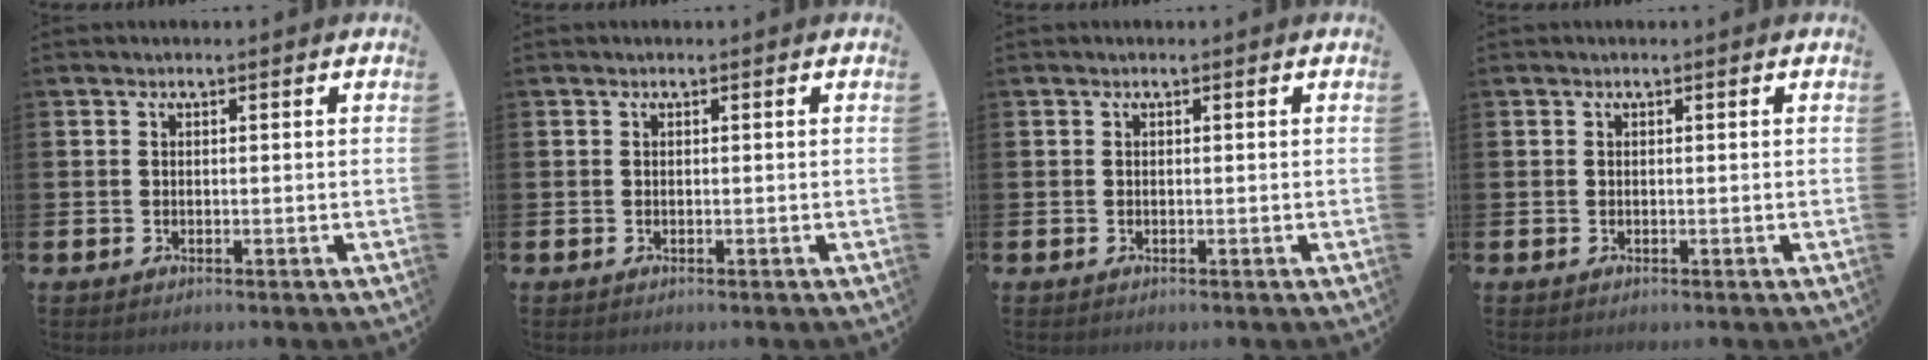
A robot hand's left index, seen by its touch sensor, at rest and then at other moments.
{"total": 0.0}
{"total": 0.0}
{"total": 0.0}